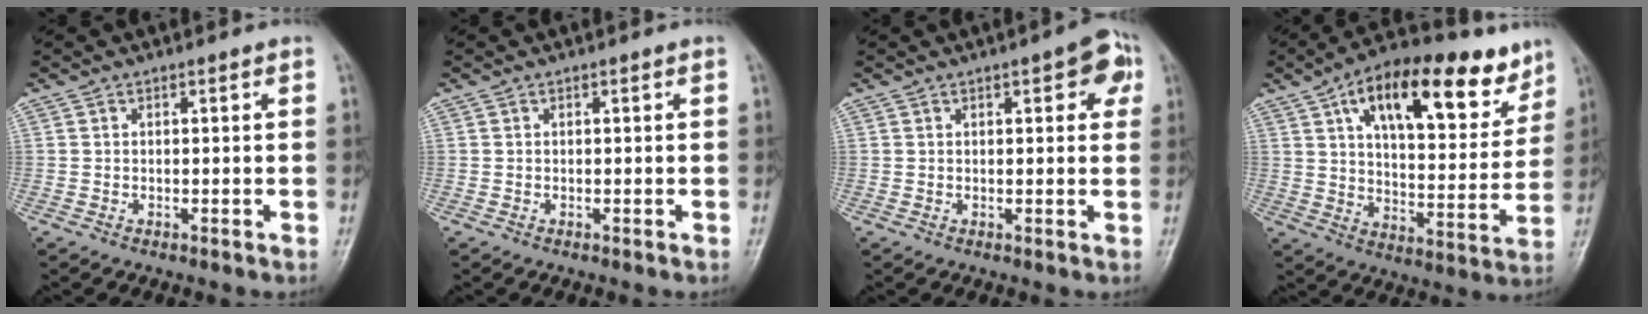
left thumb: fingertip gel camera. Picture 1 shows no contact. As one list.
[{"total": 0.0}, {"total": 5.8, "force": [2.3, 2.3, 4.8], "torque": [-0.036, 0.001, 0.018]}, {"total": 23.2, "force": [12.5, 10.4, 16.5], "torque": [-0.209, -0.024, 0.194]}]